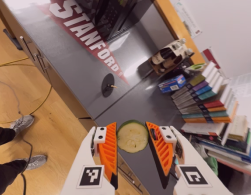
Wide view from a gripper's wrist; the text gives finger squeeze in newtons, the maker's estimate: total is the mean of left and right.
{"total": 8.3, "left": 8.9, "right": 7.8}